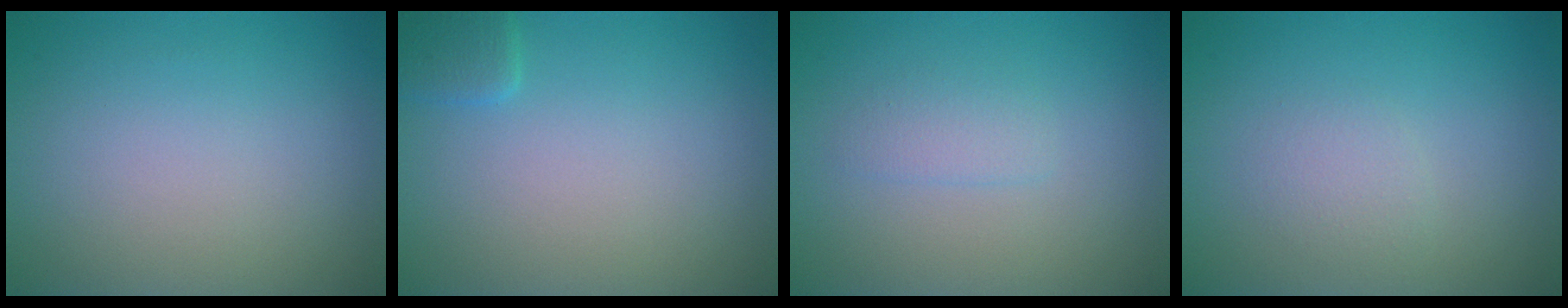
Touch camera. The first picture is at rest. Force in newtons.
{"total": 1.5, "press": 1.5, "slide": 0.1}
{"total": 1.3, "press": 1.3, "slide": 0.1}
{"total": 1.3, "press": 1.3, "slide": 0.2}